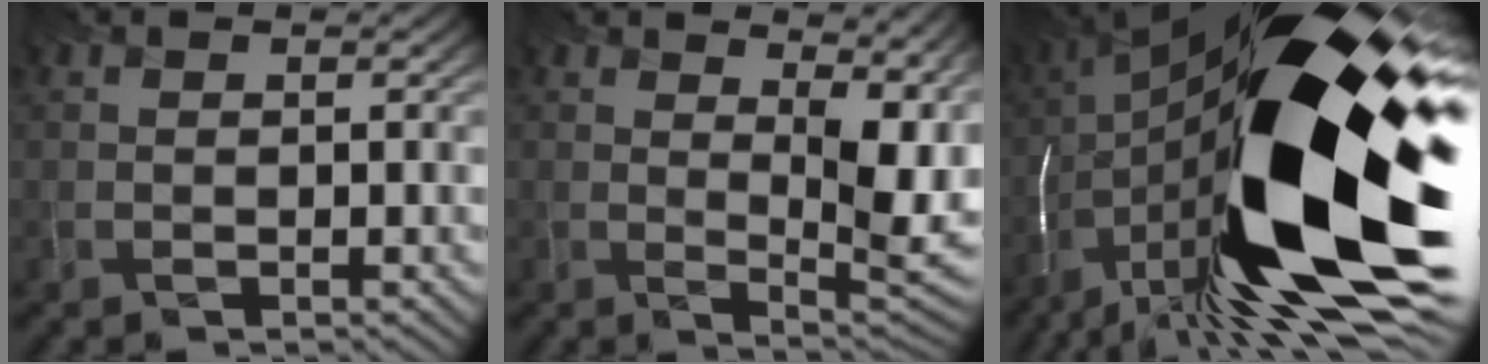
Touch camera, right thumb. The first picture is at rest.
{"total": 9.5, "force": [3.6, 3.9, 7.9], "torque": [-0.124, -0.001, 0.066]}
{"total": 23.5, "force": [-4.4, 8.4, 21.5], "torque": [-0.407, -0.008, -0.091]}